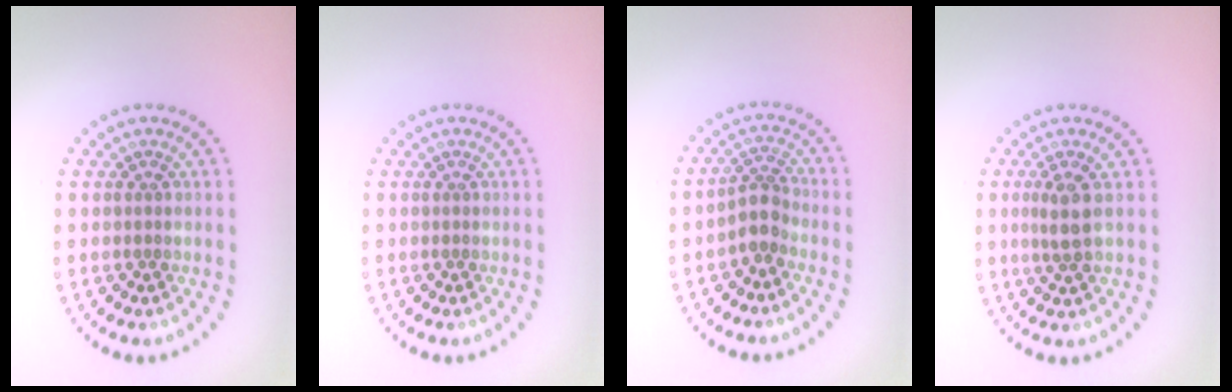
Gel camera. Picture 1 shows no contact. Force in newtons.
{"total": 0.0}
{"total": 2.5, "press": 1.8, "slide": 1.7}
{"total": 2.1, "press": 1.8, "slide": 1.1}